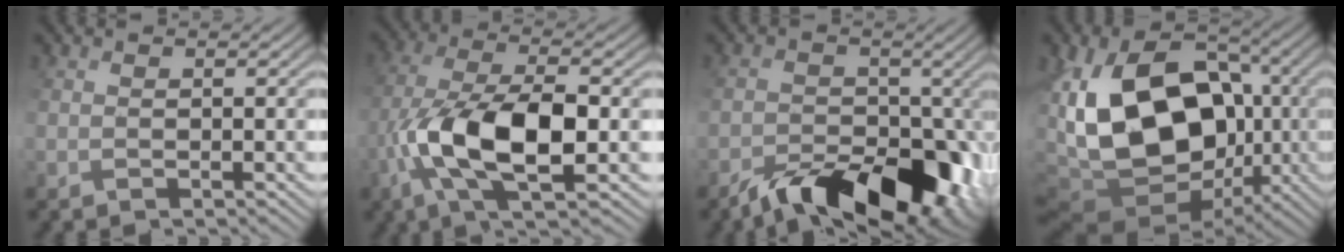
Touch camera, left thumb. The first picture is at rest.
{"total": 11.7, "force": [-3.0, 4.7, 10.3], "torque": [-0.217, -0.005, -0.059]}
{"total": 11.4, "force": [-6.5, 5.9, 7.3], "torque": [-0.100, -0.024, -0.108]}
{"total": 18.8, "force": [-2.3, 12.2, 14.1], "torque": [-0.287, -0.007, -0.042]}